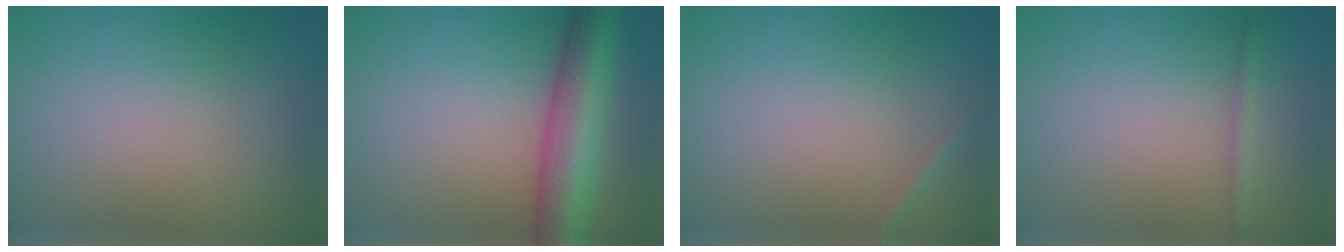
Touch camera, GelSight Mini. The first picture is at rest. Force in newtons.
{"total": 8.8, "press": 8.8, "slide": 0.2}
{"total": 0.8, "press": 0.7, "slide": 0.1}
{"total": 0.9, "press": 0.9, "slide": 0.1}